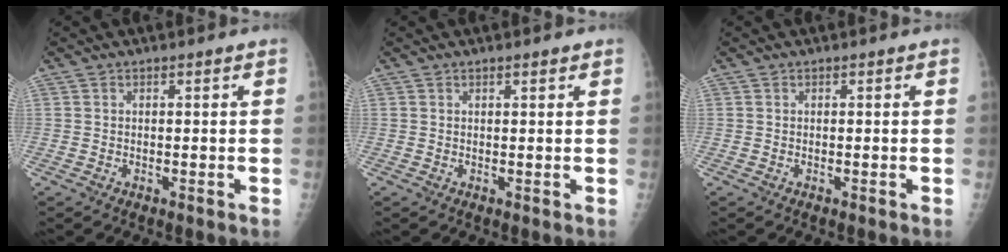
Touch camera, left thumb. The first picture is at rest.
{"total": 1.0, "force": [0.7, 0.2, 0.7], "torque": [-0.009, -0.002, 0.010]}
{"total": 0.0}